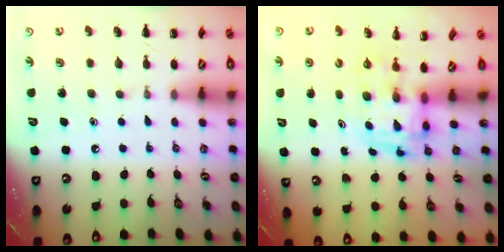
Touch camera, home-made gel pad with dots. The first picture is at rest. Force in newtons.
{"total": 3.6, "press": 3.5, "slide": 0.6}